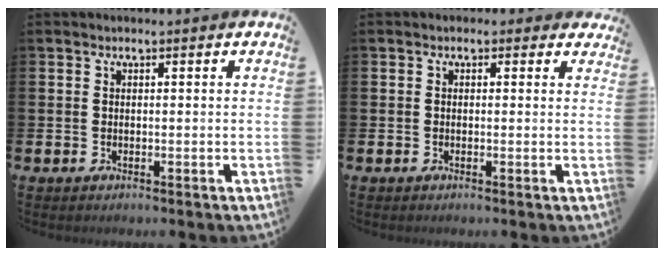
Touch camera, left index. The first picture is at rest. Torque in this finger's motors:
{"motor_torque": [0.90, -1.24, 0.22, 0.02]}